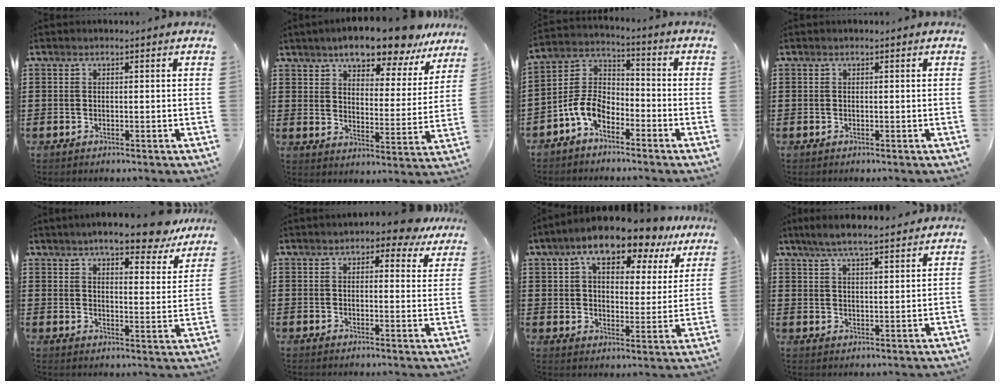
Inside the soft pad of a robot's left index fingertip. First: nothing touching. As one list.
[{"total": 9.9, "force": [8.7, 1.9, 4.3], "torque": [-0.091, -0.041, 0.152]}, {"total": 7.5, "force": [-4.8, 4.1, 4.0], "torque": [-0.115, 0.000, -0.103]}, {"total": 0.0}, {"total": 7.8, "force": [6.8, 0.9, 3.6], "torque": [-0.069, -0.031, 0.117]}, {"total": 3.7, "force": [3.1, 1.4, 1.5], "torque": [-0.025, -0.007, 0.053]}, {"total": 10.7, "force": [8.4, 3.3, 5.7], "torque": [-0.112, -0.027, 0.145]}, {"total": 5.4, "force": [4.6, 0.6, 2.8], "torque": [-0.065, -0.009, 0.083]}]